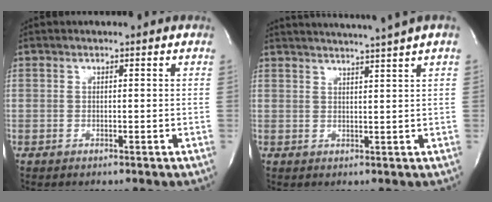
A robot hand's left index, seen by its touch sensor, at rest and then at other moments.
{"total": 8.2, "force": [7.1, -2.0, 3.5], "torque": [-0.050, -0.002, 0.090]}